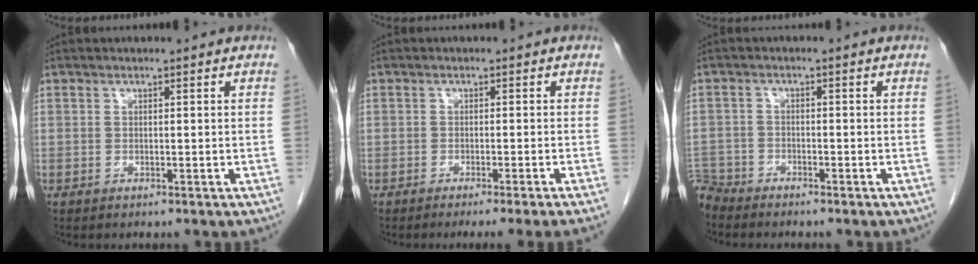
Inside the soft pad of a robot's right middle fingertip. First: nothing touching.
{"total": 6.2, "force": [-4.9, -1.9, 3.4], "torque": [-0.016, -0.010, -0.066]}
{"total": 3.9, "force": [-3.8, 0.7, -0.5], "torque": [0.017, -0.008, -0.074]}